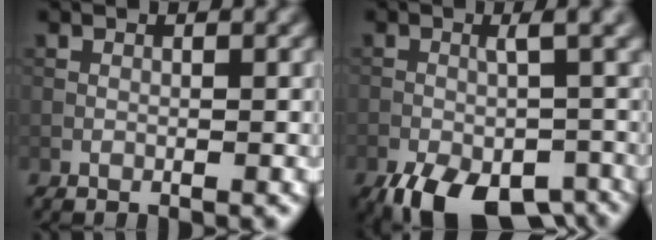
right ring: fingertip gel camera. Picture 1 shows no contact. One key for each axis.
{"total": 9.1, "fx": -5.1, "fy": 3.1, "fz": 6.8, "tx": -0.112, "ty": -0.022, "tz": -0.073}